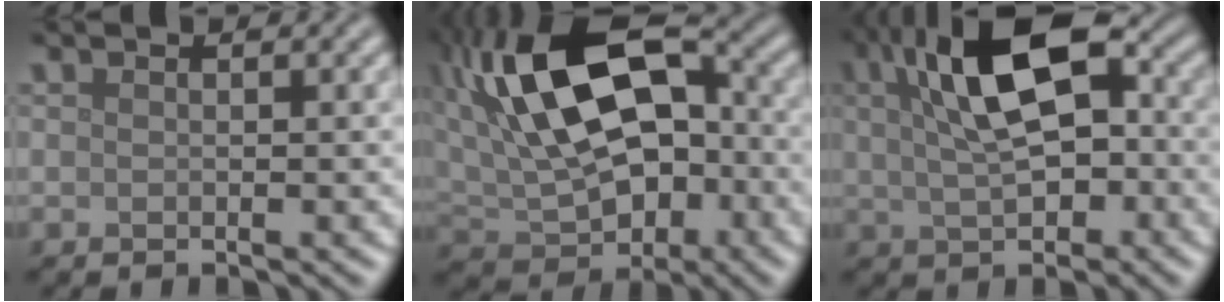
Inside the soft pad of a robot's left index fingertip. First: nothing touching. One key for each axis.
{"total": 14.7, "fx": 2.4, "fy": 8.4, "fz": 11.8, "tx": -0.203, "ty": 0.019, "tz": 0.035}
{"total": 9.8, "fx": 2.1, "fy": 4.8, "fz": 8.3, "tx": -0.148, "ty": 0.019, "tz": 0.025}